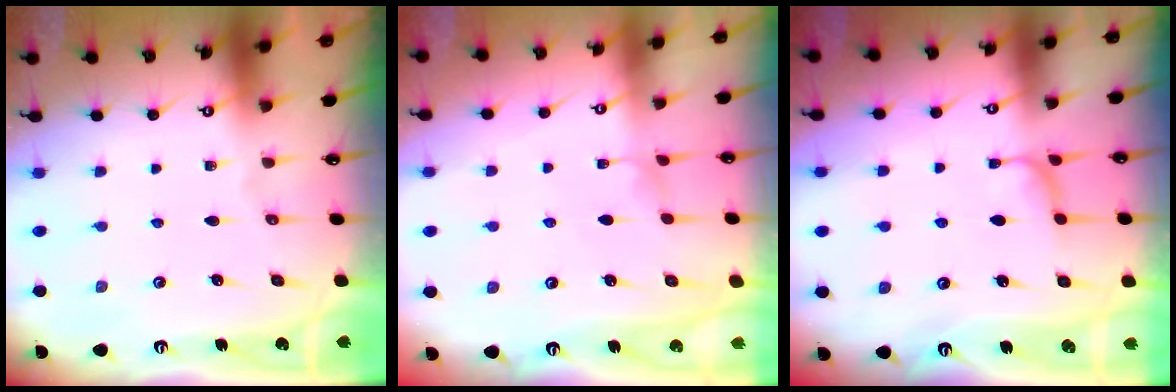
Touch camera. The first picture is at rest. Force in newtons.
{"total": 3.1, "press": 3.0, "slide": 0.3}
{"total": 0.9, "press": 0.4, "slide": 0.8}